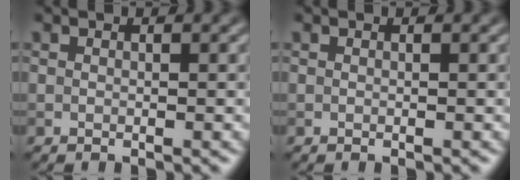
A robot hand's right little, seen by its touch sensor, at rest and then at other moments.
{"total": 0.0}